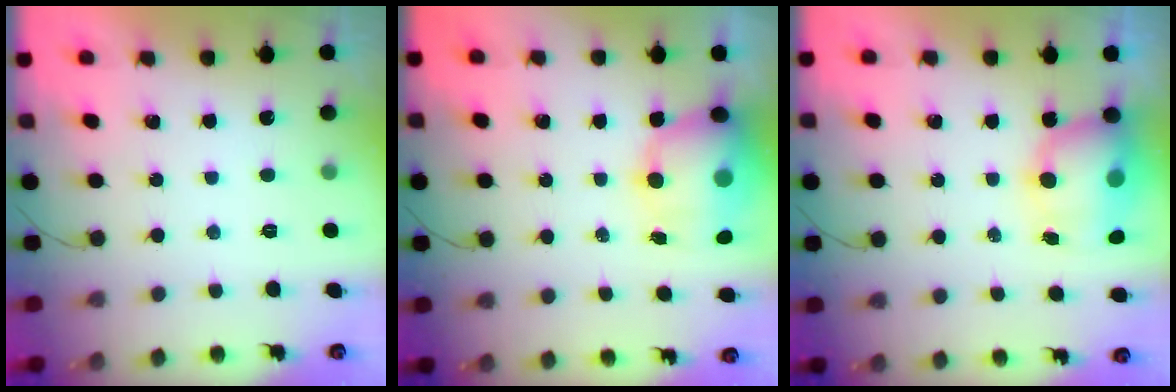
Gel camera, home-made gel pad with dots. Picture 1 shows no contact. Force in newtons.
{"total": 12.4, "press": 12.0, "slide": 2.8}
{"total": 10.6, "press": 10.5, "slide": 1.4}